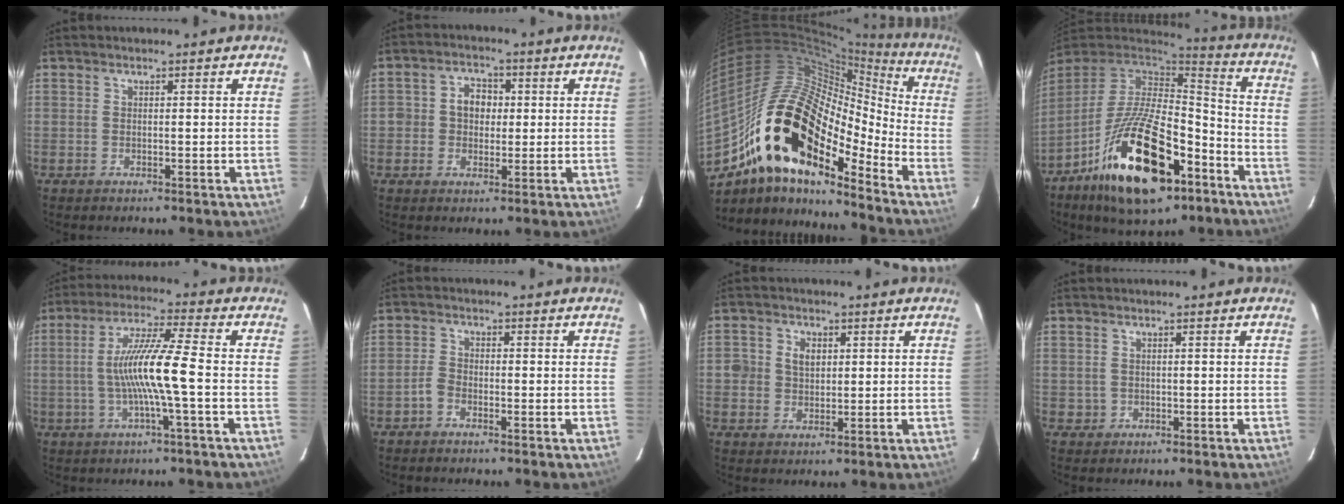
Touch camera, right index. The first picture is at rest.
{"total": 5.4, "force": [0.1, 4.7, 2.6], "torque": [-0.047, 0.016, 0.001]}
{"total": 22.7, "force": [-13.7, 10.2, 15.0], "torque": [-0.257, -0.008, -0.264]}
{"total": 25.3, "force": [-13.1, 10.9, 18.6], "torque": [-0.354, -0.018, -0.211]}
{"total": 11.0, "force": [-1.8, -0.7, 10.8], "torque": [-0.208, 0.006, -0.032]}
{"total": 2.2, "force": [-1.6, 1.2, 0.9], "torque": [-0.023, 0.007, -0.032]}
{"total": 4.4, "force": [0.6, 3.9, 2.0], "torque": [-0.038, 0.011, 0.013]}
{"total": 1.4, "force": [-0.1, 1.4, 0.0], "torque": [0.003, 0.006, 0.003]}